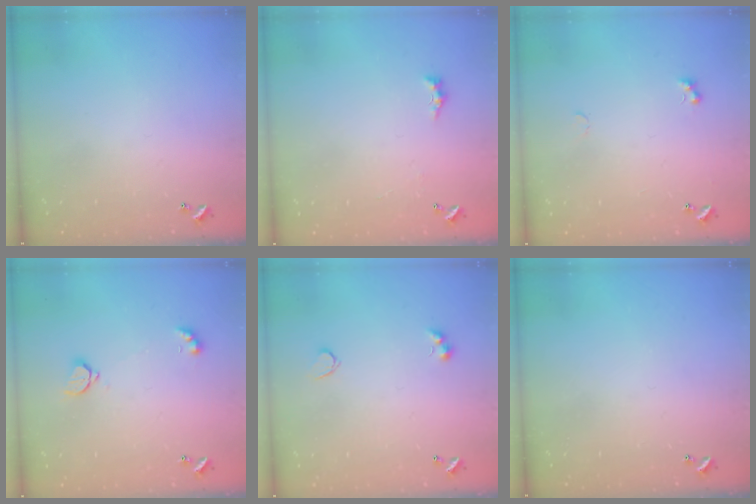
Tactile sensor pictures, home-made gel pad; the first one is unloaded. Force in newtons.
{"total": 1.3, "press": 1.2, "slide": 0.5}
{"total": 1.7, "press": 1.6, "slide": 0.5}
{"total": 2.2, "press": 2.1, "slide": 0.6}
{"total": 2.8, "press": 2.6, "slide": 0.9}
{"total": 0.0}